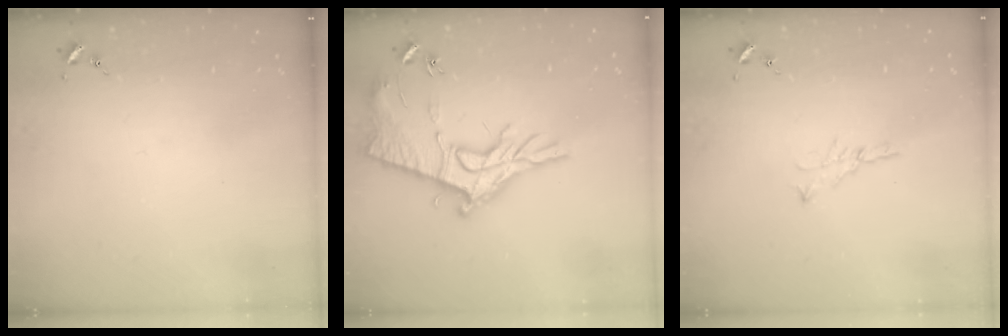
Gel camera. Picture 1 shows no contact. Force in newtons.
{"total": 17.4, "press": 17.3, "slide": 0.9}
{"total": 5.2, "press": 5.2, "slide": 0.3}